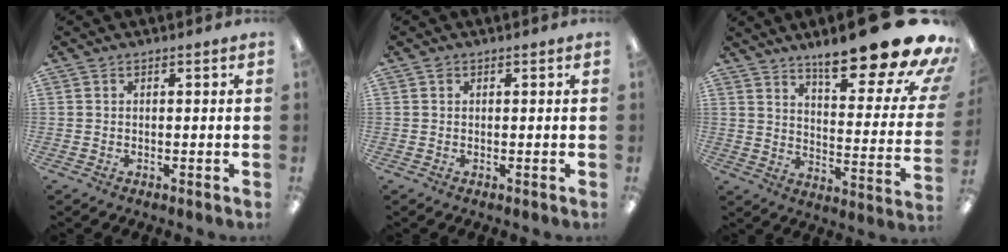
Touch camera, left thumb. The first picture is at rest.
{"total": 0.5, "force": [0.2, 0.4, 0.2], "torque": [-0.004, 0.004, 0.004]}
{"total": 21.0, "force": [15.4, 4.2, 13.6], "torque": [-0.185, -0.123, 0.245]}